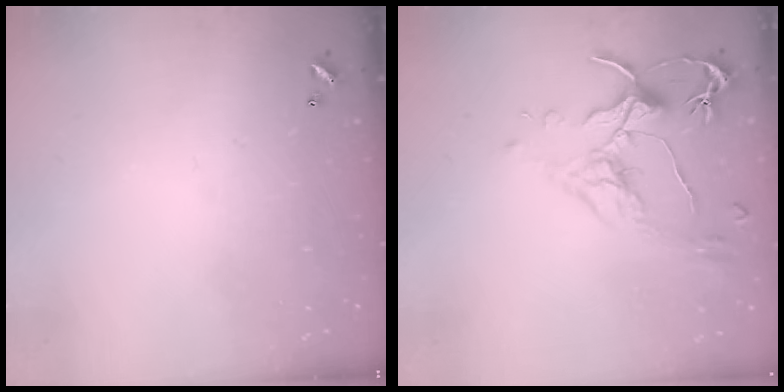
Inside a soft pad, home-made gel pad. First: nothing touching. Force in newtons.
{"total": 1.6, "press": 1.4, "slide": 0.7}